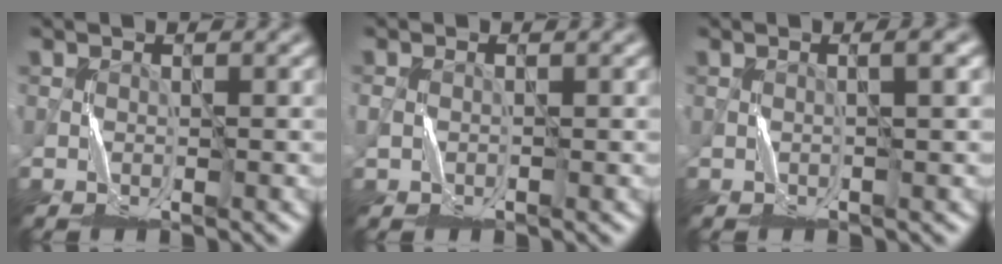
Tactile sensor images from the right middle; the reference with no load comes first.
{"total": 0.0}
{"total": 1.3, "force": [0.5, -0.1, 1.2], "torque": [-0.013, 0.004, 0.002]}